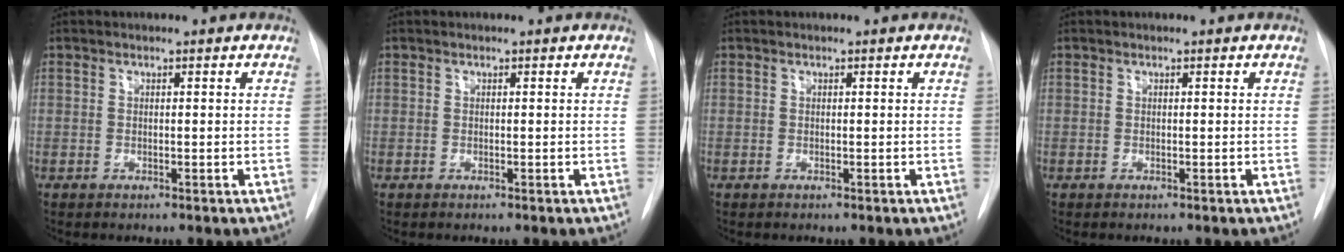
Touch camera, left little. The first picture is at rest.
{"total": 0.0}
{"total": 0.0}
{"total": 0.0}